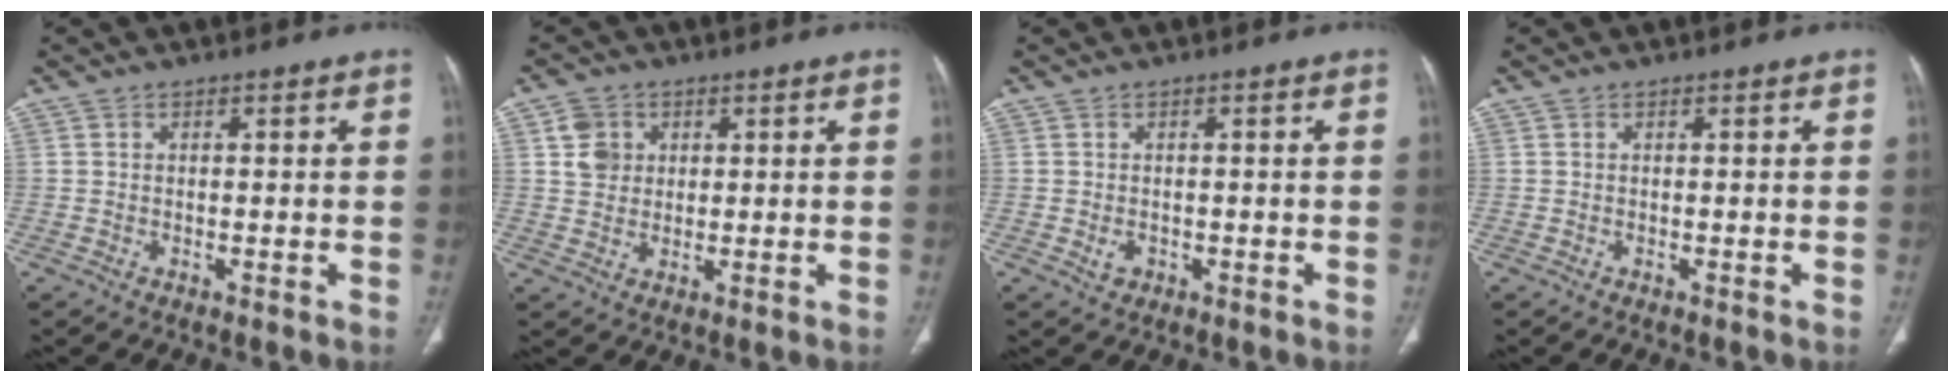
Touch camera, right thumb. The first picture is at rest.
{"total": 5.0, "force": [1.6, 4.3, 2.0], "torque": [-0.015, -0.003, 0.031]}
{"total": 1.7, "force": [-0.4, 1.4, 0.8], "torque": [-0.009, 0.002, -0.001]}
{"total": 0.0}